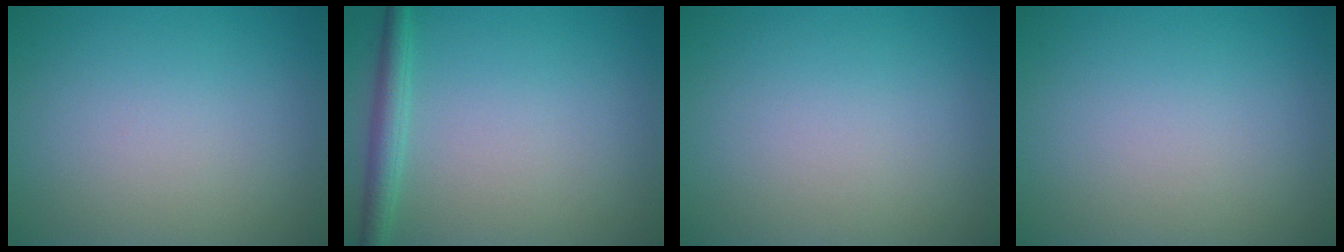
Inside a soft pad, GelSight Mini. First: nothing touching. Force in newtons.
{"total": 2.3, "press": 2.3, "slide": 0.1}
{"total": 0.0}
{"total": 0.0}